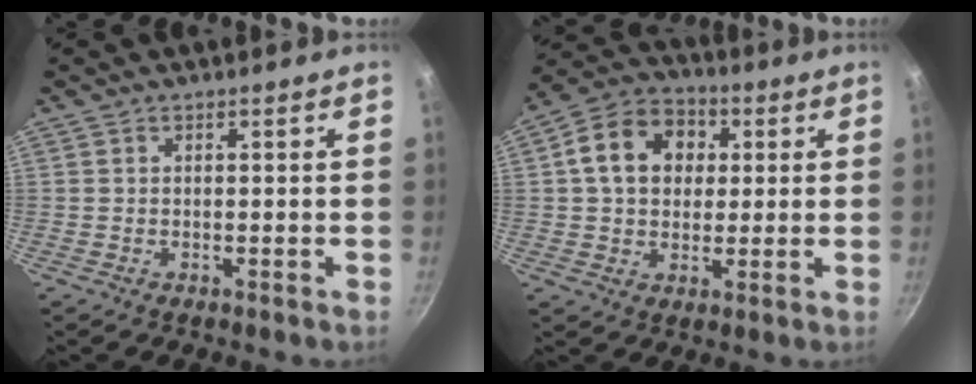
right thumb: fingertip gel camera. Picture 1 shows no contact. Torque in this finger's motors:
{"motor_torque": [0.45, 2.76, 0.87, -0.67, 0.32]}